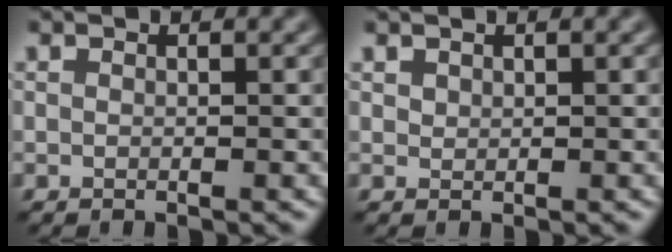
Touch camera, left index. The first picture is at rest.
{"total": 0.7, "force": [0.6, 0.3, 0.1], "torque": [-0.002, 0.000, 0.016]}